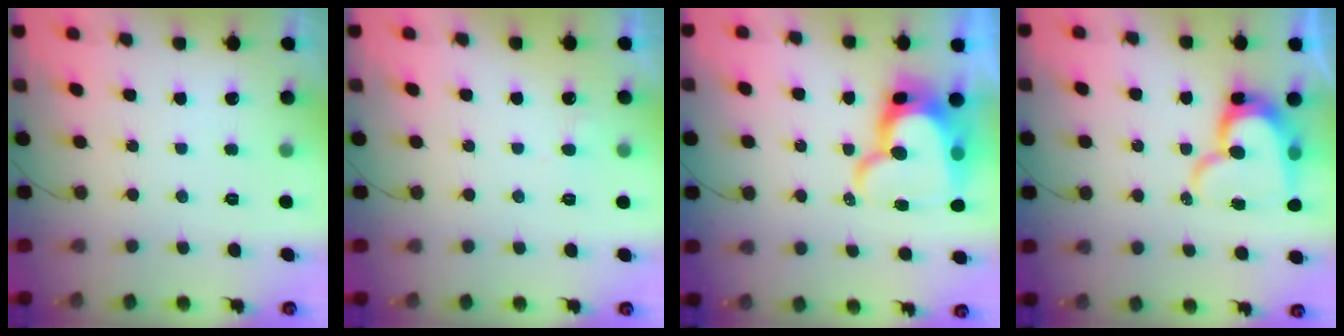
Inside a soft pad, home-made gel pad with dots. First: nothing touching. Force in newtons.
{"total": 4.5, "press": 4.5, "slide": 0.4}
{"total": 17.9, "press": 17.8, "slide": 1.8}
{"total": 14.4, "press": 14.4, "slide": 1.1}